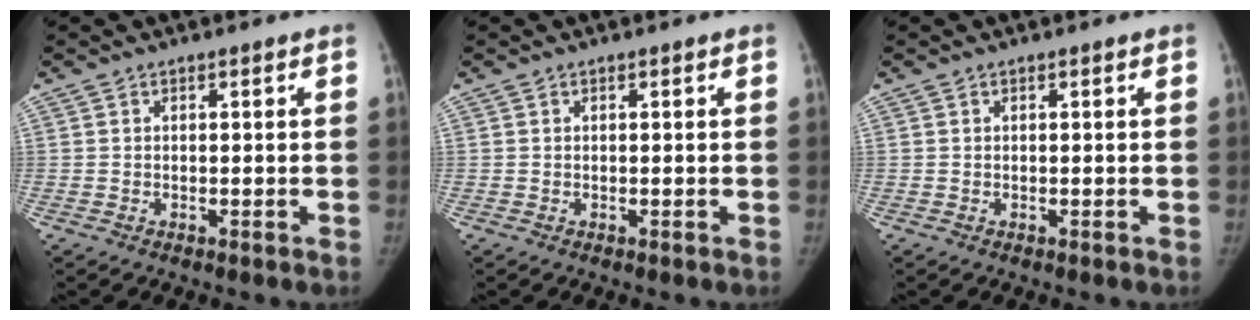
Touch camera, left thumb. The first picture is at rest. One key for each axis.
{"total": 0.0}
{"total": 0.0}